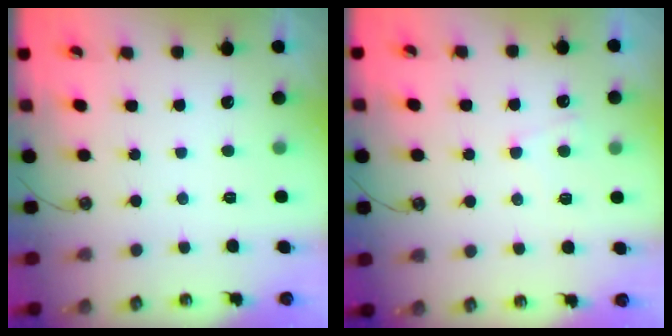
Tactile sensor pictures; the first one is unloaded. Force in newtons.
{"total": 3.7, "press": 3.6, "slide": 0.6}